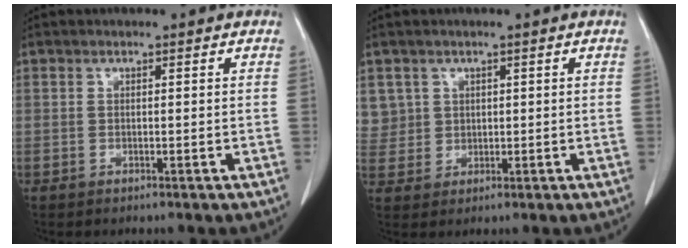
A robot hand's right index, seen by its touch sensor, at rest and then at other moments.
{"total": 4.9, "force": [2.1, 4.4, -0.1], "torque": [0.014, 0.007, 0.045]}